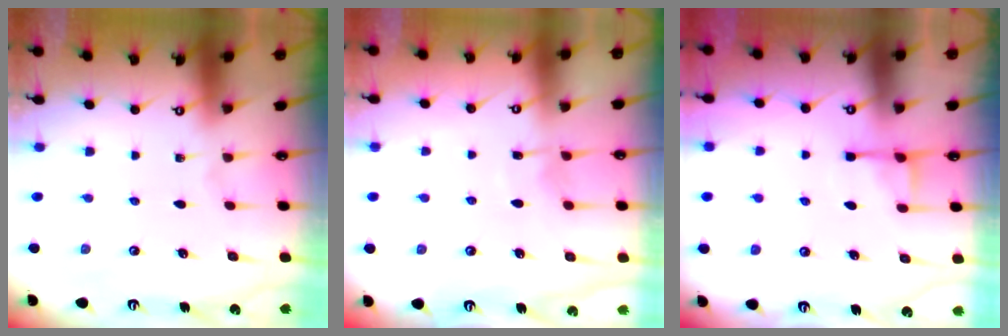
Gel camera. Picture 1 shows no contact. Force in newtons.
{"total": 5.7, "press": 5.7, "slide": 0.4}
{"total": 6.4, "press": 6.4, "slide": 0.6}